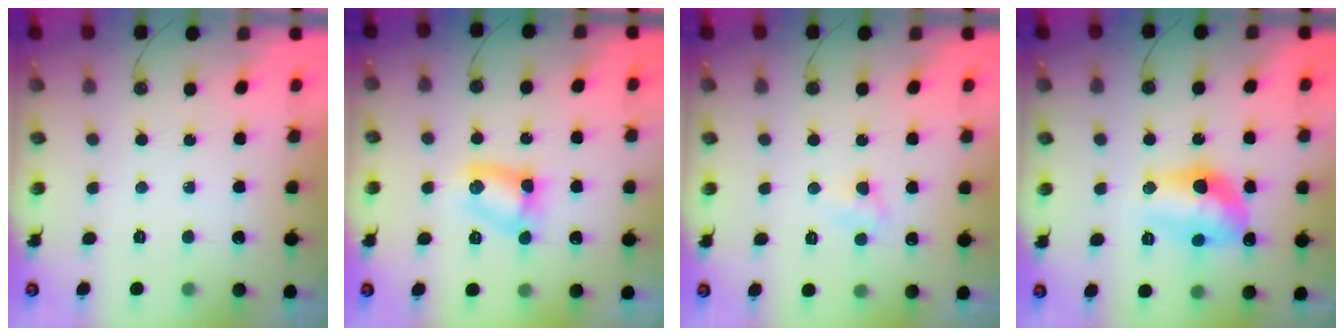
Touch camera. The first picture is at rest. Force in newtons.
{"total": 7.5, "press": 6.5, "slide": 3.7}
{"total": 4.1, "press": 4.1, "slide": 0.6}
{"total": 12.3, "press": 12.2, "slide": 1.1}